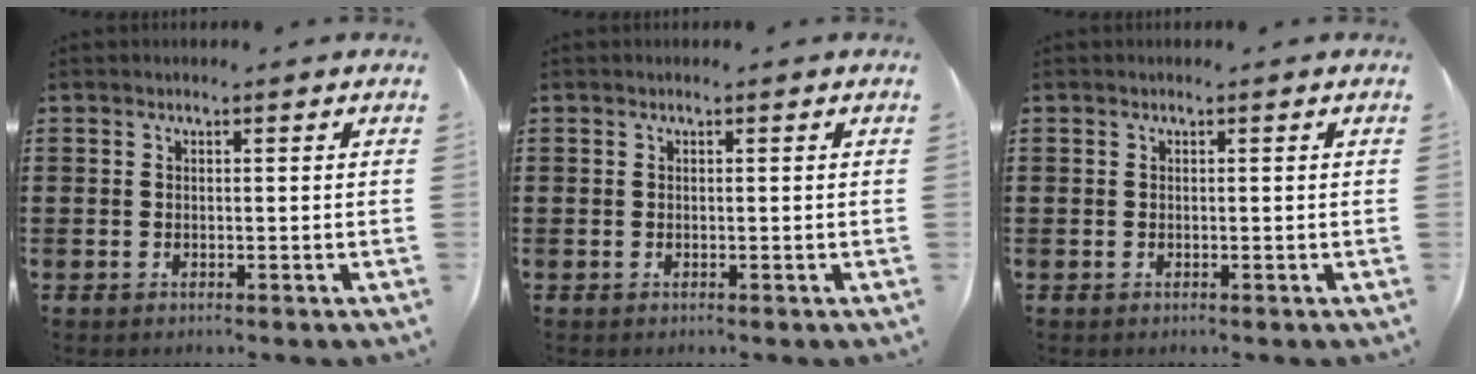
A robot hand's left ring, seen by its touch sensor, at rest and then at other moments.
{"total": 0.0}
{"total": 0.0}